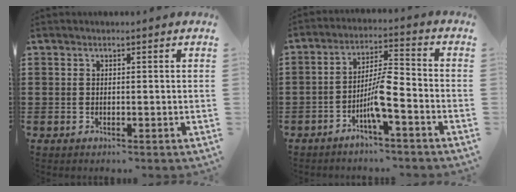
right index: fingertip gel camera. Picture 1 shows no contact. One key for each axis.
{"total": 6.2, "fx": -3.3, "fy": 0.6, "fz": 5.2, "tx": -0.112, "ty": -0.009, "tz": -0.066}